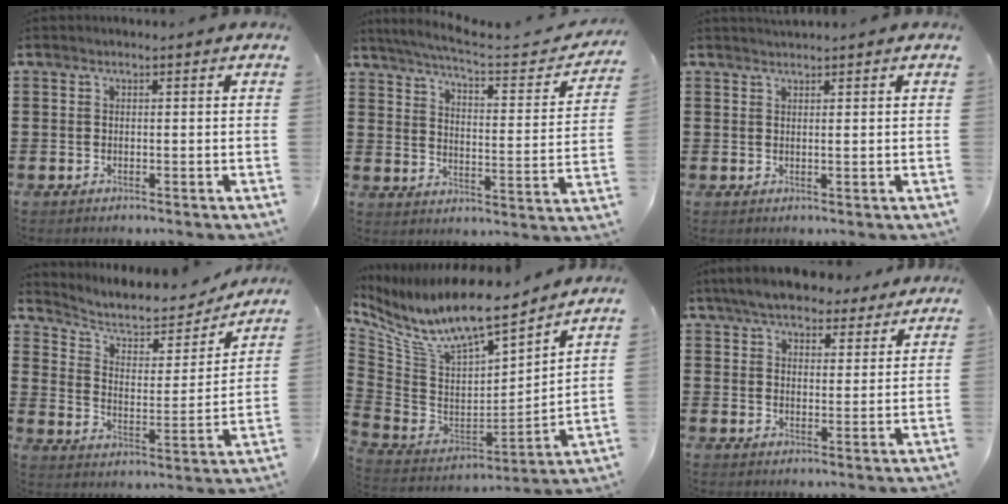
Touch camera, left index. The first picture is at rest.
{"total": 4.8, "force": [4.2, -0.2, 2.3], "torque": [-0.067, -0.032, 0.062]}
{"total": 1.1, "force": [1.0, -0.1, 0.5], "torque": [-0.009, 0.000, 0.019]}
{"total": 6.1, "force": [5.0, 2.6, 2.3], "torque": [-0.064, -0.029, 0.081]}
{"total": 11.3, "force": [9.1, 2.4, 6.2], "torque": [-0.159, -0.069, 0.159]}
{"total": 6.4, "force": [5.7, 1.9, 2.1], "torque": [-0.061, -0.005, 0.107]}